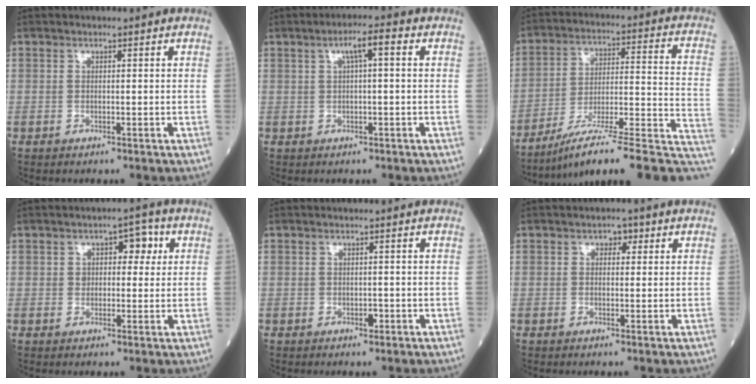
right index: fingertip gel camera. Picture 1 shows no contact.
{"total": 4.0, "force": [1.2, 0.5, 3.8], "torque": [-0.066, 0.016, 0.019]}
{"total": 19.6, "force": [-14.0, 1.4, 13.6], "torque": [-0.139, 0.040, -0.215]}
{"total": 4.4, "force": [1.4, 2.6, 3.3], "torque": [-0.039, 0.018, 0.018]}
{"total": 0.7, "force": [-0.4, 0.3, 0.5], "torque": [-0.008, 0.000, -0.005]}
{"total": 1.7, "force": [0.7, 1.2, 1.1], "torque": [-0.010, 0.007, 0.007]}